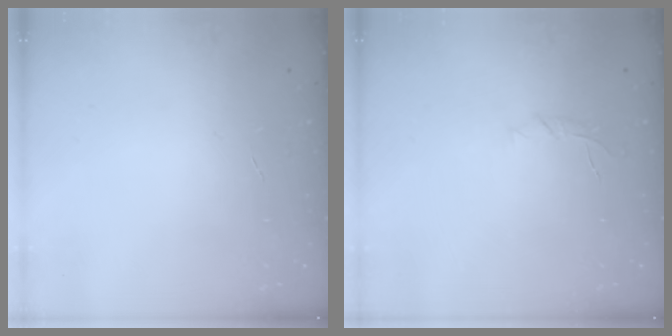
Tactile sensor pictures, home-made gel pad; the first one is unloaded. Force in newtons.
{"total": 4.7, "press": 4.6, "slide": 1.3}